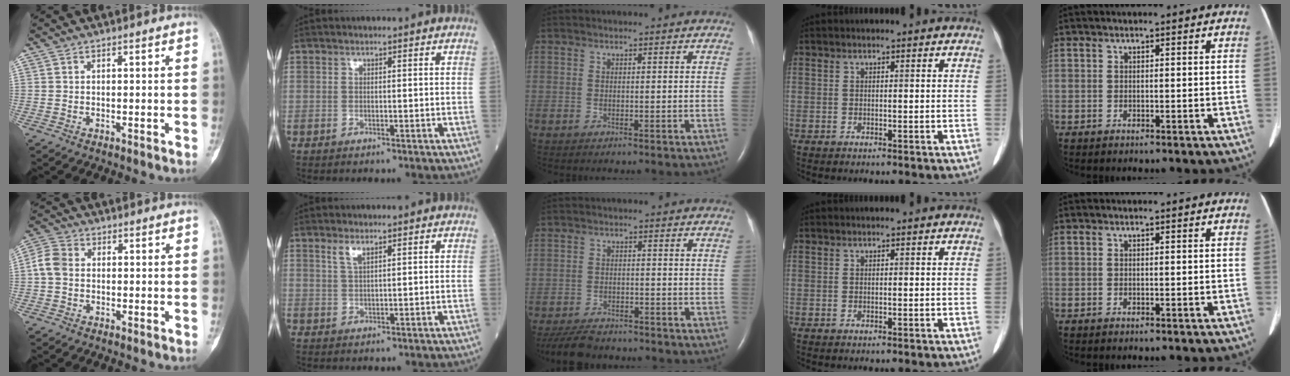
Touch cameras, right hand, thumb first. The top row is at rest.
{"thumb": {"total": 4.8, "force": [-0.1, 3.9, 2.9], "torque": [-0.057, 0.015, -0.011]}, "index": {"total": 2.1, "force": [1.4, 0.4, 1.5], "torque": [-0.034, -0.001, 0.030]}, "middle": {"total": 7.2, "force": [-6.5, 2.0, 2.5], "torque": [-0.047, -0.016, -0.106]}}